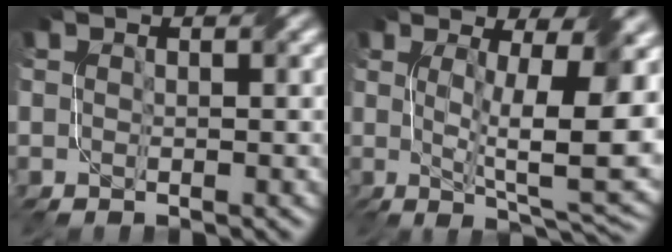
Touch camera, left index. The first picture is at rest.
{"total": 11.3, "force": [1.5, 2.7, 10.8], "torque": [-0.160, -0.011, 0.026]}